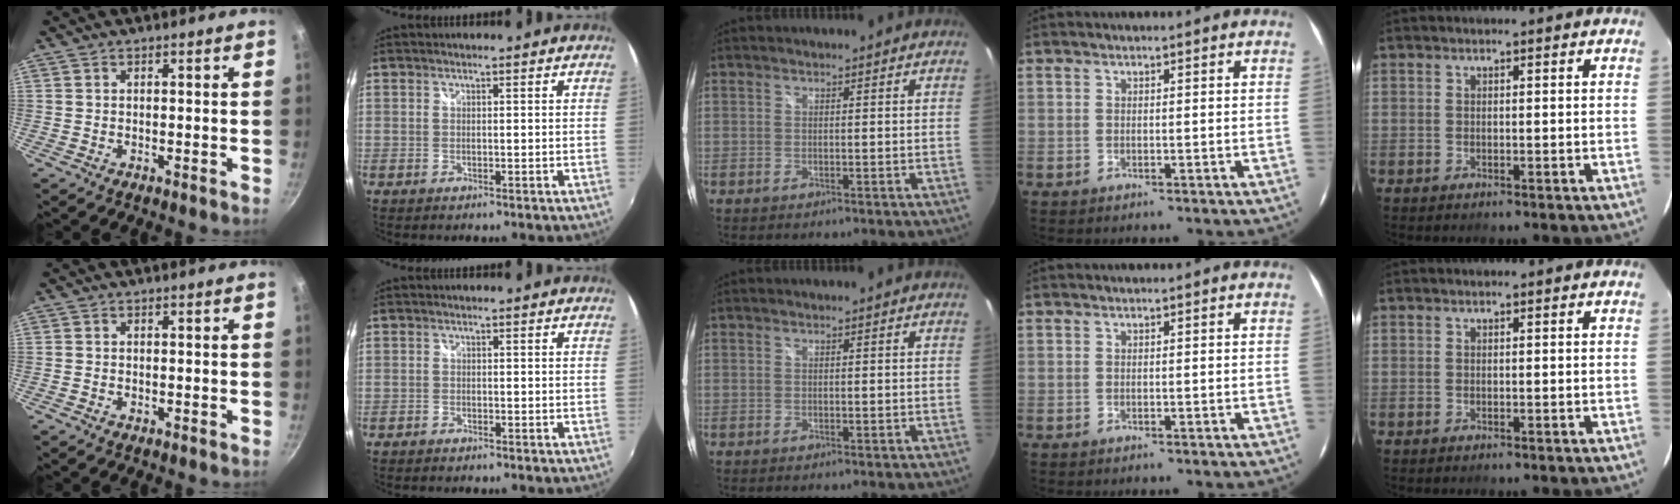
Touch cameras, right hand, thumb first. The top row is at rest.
{"index": {"total": 0.9, "force": [-0.8, 0.3, 0.2], "torque": [-0.008, 0.000, -0.017]}}